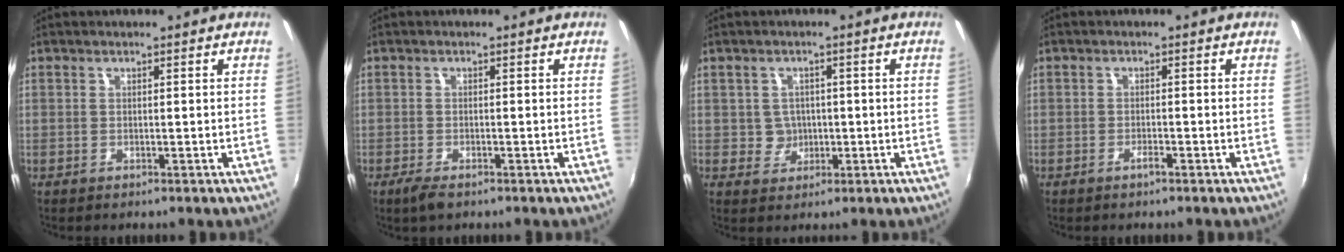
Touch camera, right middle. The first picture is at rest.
{"total": 2.7, "force": [-1.9, 0.9, 1.8], "torque": [-0.041, -0.008, -0.036]}
{"total": 3.4, "force": [-0.2, 3.4, 0.4], "torque": [-0.008, 0.009, 0.002]}
{"total": 1.2, "force": [-0.9, 0.3, 0.7], "torque": [-0.015, -0.001, -0.018]}